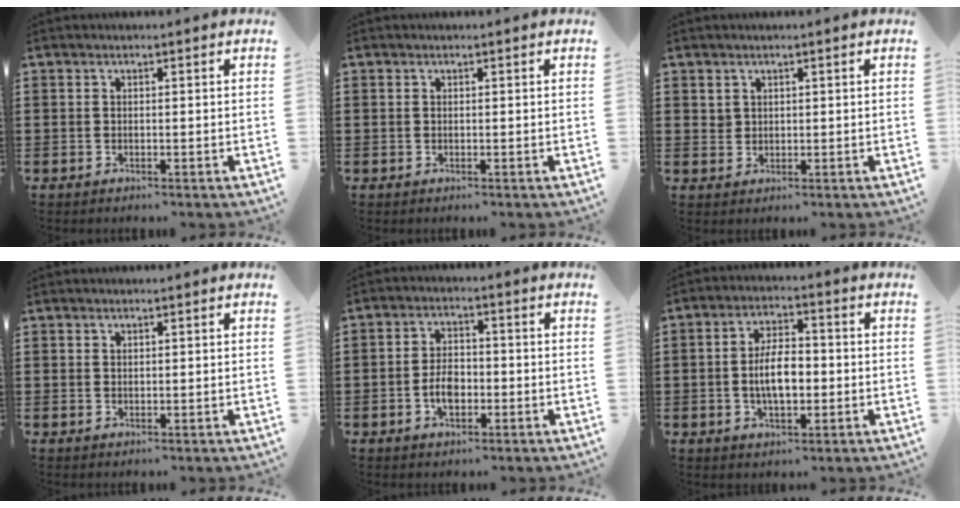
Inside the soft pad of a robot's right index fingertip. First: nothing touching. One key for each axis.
{"total": 0.0}
{"total": 1.6, "fx": 1.0, "fy": 1.2, "fz": 0.2, "tx": -0.008, "ty": 0.003, "tz": 0.021}
{"total": 0.6, "fx": 0.4, "fy": 0.4, "fz": 0.1, "tx": -0.004, "ty": 0.001, "tz": 0.009}
{"total": 4.5, "fx": -1.4, "fy": 2.5, "fz": 3.5, "tx": -0.072, "ty": 0.003, "tz": -0.026}
{"total": 6.6, "fx": -0.8, "fy": 2.9, "fz": 5.8, "tx": -0.102, "ty": 0.004, "tz": -0.018}